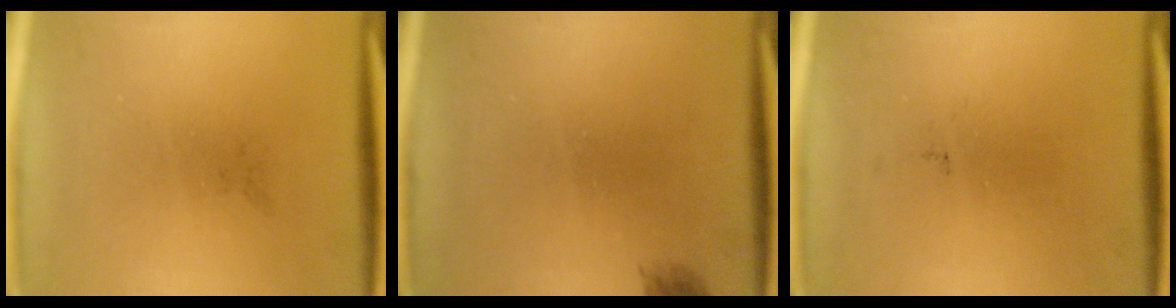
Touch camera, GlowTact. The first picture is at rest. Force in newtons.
{"total": 1.1}
{"total": 0.0}